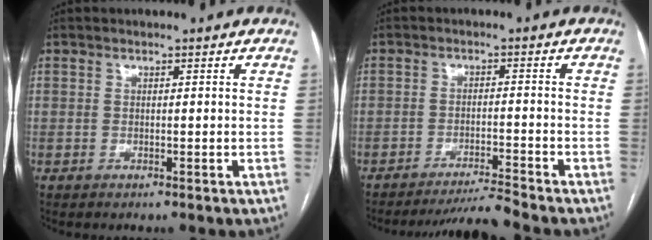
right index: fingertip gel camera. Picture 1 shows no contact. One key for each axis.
{"total": 5.2, "fx": -4.6, "fy": -2.4, "fz": 0.1, "tx": -0.004, "ty": -0.012, "tz": -0.078}